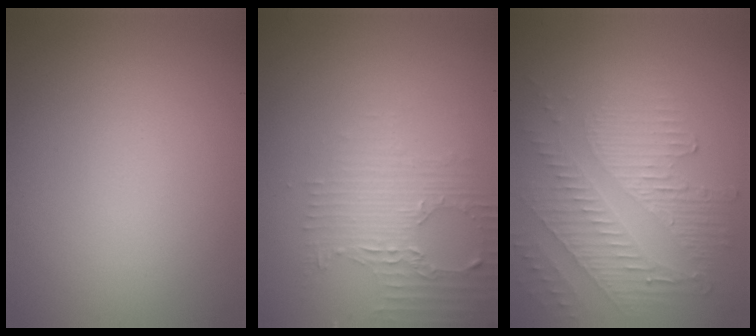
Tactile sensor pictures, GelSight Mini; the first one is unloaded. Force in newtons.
{"total": 3.3, "press": 2.6, "slide": 2.0}
{"total": 5.3, "press": 3.5, "slide": 3.9}